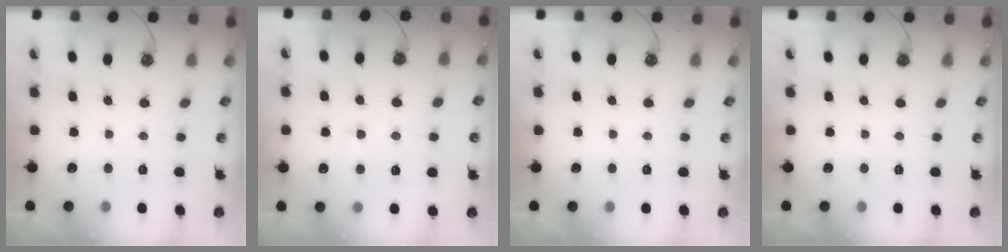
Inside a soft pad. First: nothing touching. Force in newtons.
{"total": 2.6, "press": 2.5, "slide": 0.4}
{"total": 0.9, "press": 0.9, "slide": 0.1}
{"total": 0.0}